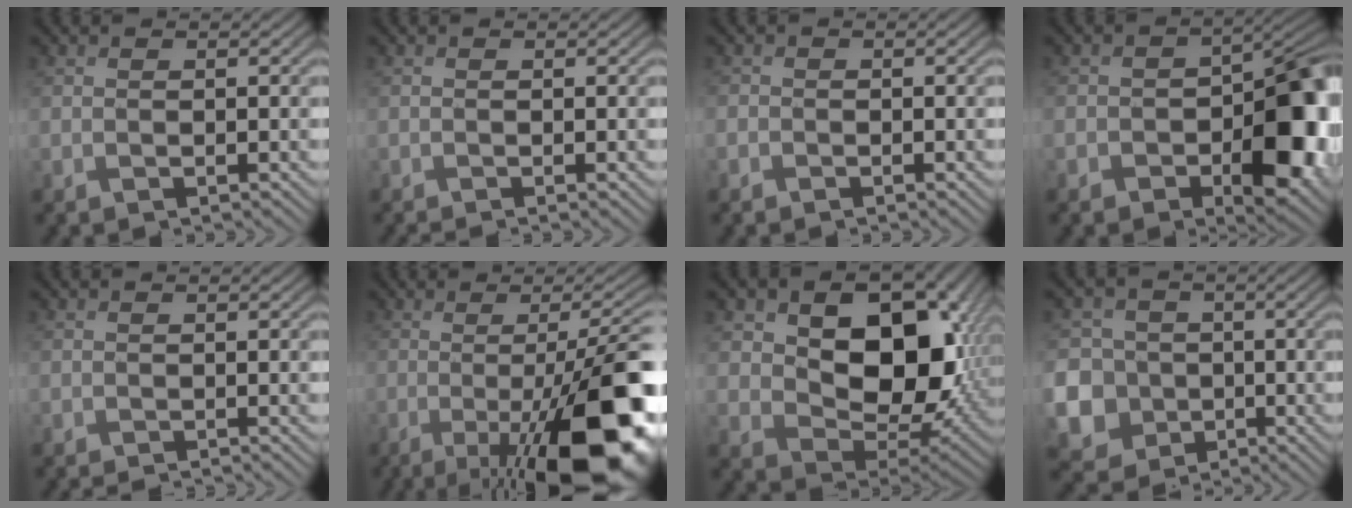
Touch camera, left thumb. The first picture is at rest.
{"total": 1.0, "force": [-0.6, 0.2, 0.7], "torque": [-0.010, -0.006, -0.014]}
{"total": 1.0, "force": [-0.7, 0.7, 0.2], "torque": [-0.003, -0.002, -0.018]}
{"total": 12.0, "force": [-3.2, 7.7, 8.6], "torque": [-0.097, -0.028, -0.045]}
{"total": 1.0, "force": [-1.0, 0.0, 0.2], "torque": [0.000, -0.003, -0.017]}
{"total": 18.2, "force": [-4.8, 5.7, 16.6], "torque": [-0.196, -0.020, -0.065]}
{"total": 15.9, "force": [3.3, 10.8, 11.2], "torque": [-0.176, -0.012, 0.066]}
{"total": 14.2, "force": [-3.2, 13.3, 3.7], "torque": [-0.159, -0.040, -0.074]}